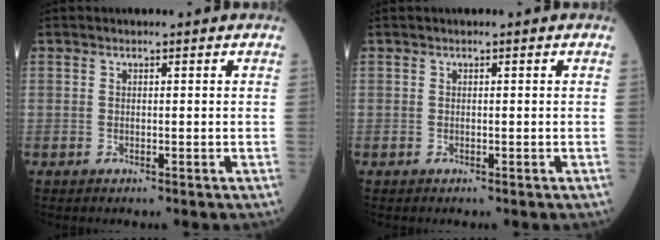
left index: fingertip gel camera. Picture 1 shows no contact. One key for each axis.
{"total": 0.0}